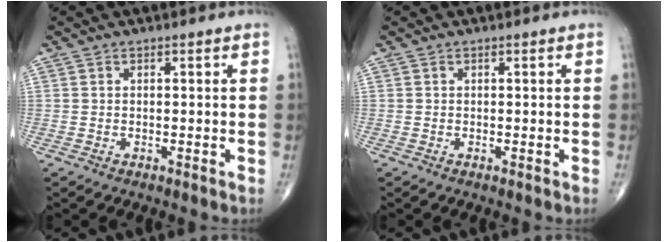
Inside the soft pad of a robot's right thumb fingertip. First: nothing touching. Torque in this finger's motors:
{"motor_torque": [0.21, 0.03, -0.18, -0.10, -0.01]}